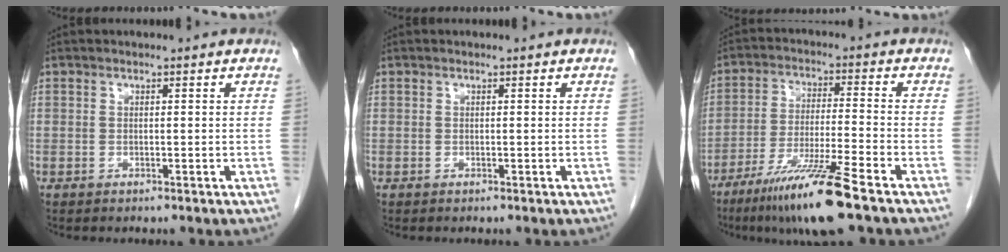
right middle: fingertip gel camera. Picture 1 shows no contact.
{"total": 0.0}
{"total": 11.9, "force": [-8.0, -0.8, 8.8], "torque": [-0.170, -0.039, -0.144]}